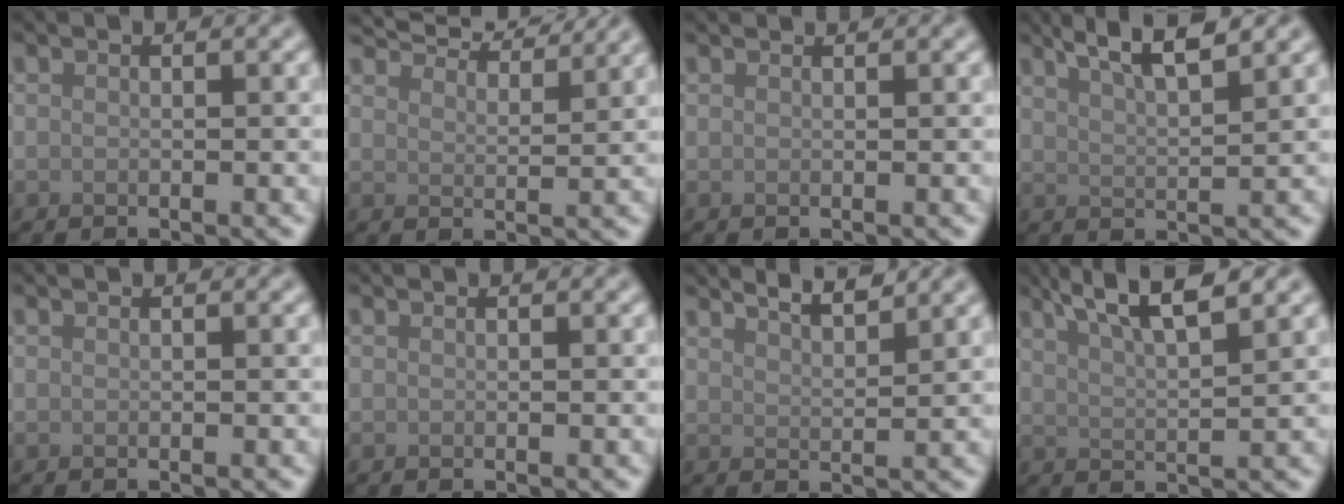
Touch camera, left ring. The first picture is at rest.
{"total": 6.8, "force": [6.3, 1.1, 2.3], "torque": [-0.041, 0.017, 0.080]}
{"total": 1.0, "force": [1.0, 0.0, 0.2], "torque": [-0.008, -0.002, 0.010]}
{"total": 5.2, "force": [3.7, 1.0, 3.5], "torque": [-0.047, 0.023, 0.045]}
{"total": 0.0}
{"total": 0.0}
{"total": 3.9, "force": [3.4, 0.9, 1.9], "torque": [-0.006, 0.014, 0.032]}
{"total": 5.6, "force": [3.6, 1.1, 4.1], "torque": [-0.062, 0.023, 0.052]}